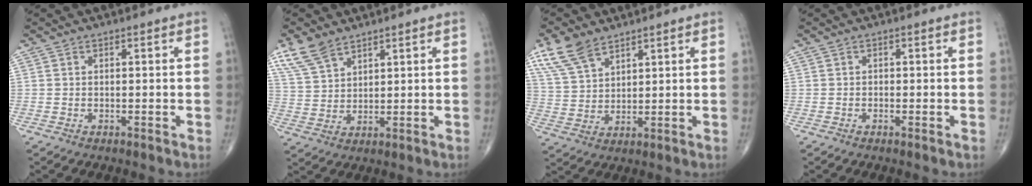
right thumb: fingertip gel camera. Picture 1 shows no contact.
{"total": 7.3, "force": [5.3, 3.5, 3.5], "torque": [-0.066, -0.015, 0.114]}
{"total": 8.9, "force": [6.1, 4.4, 4.7], "torque": [-0.090, -0.016, 0.129]}
{"total": 0.6, "force": [-0.2, 0.4, 0.4], "torque": [-0.006, -0.001, -0.007]}